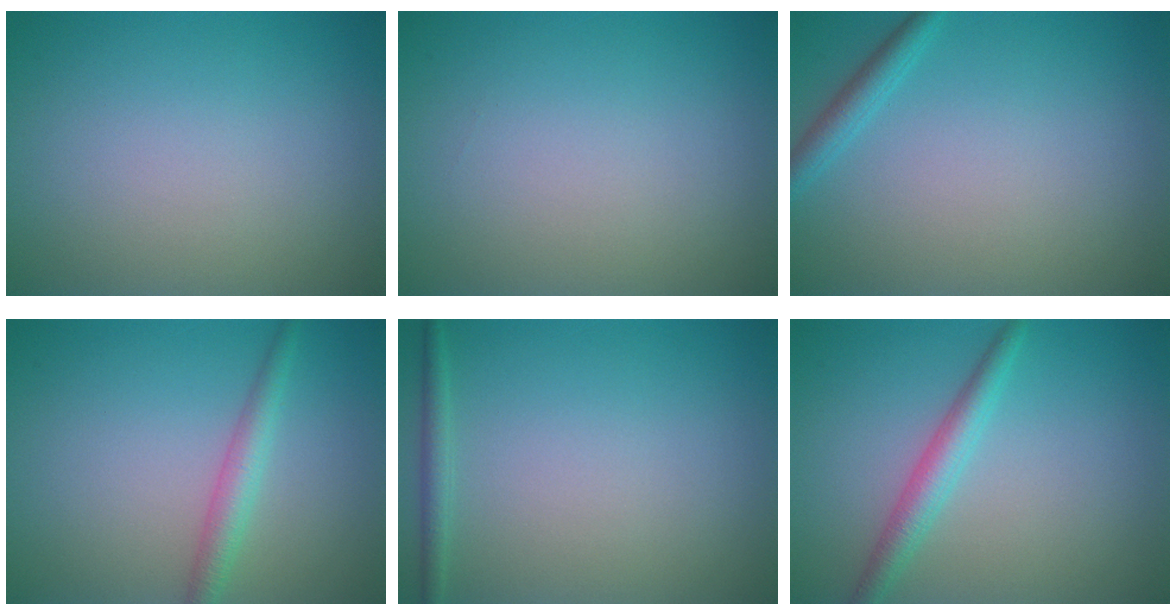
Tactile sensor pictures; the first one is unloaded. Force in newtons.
{"total": 0.0}
{"total": 1.8, "press": 1.7, "slide": 0.1}
{"total": 2.4, "press": 2.4, "slide": 0.1}
{"total": 1.3, "press": 1.3, "slide": 0.1}
{"total": 2.7, "press": 2.7, "slide": 0.1}